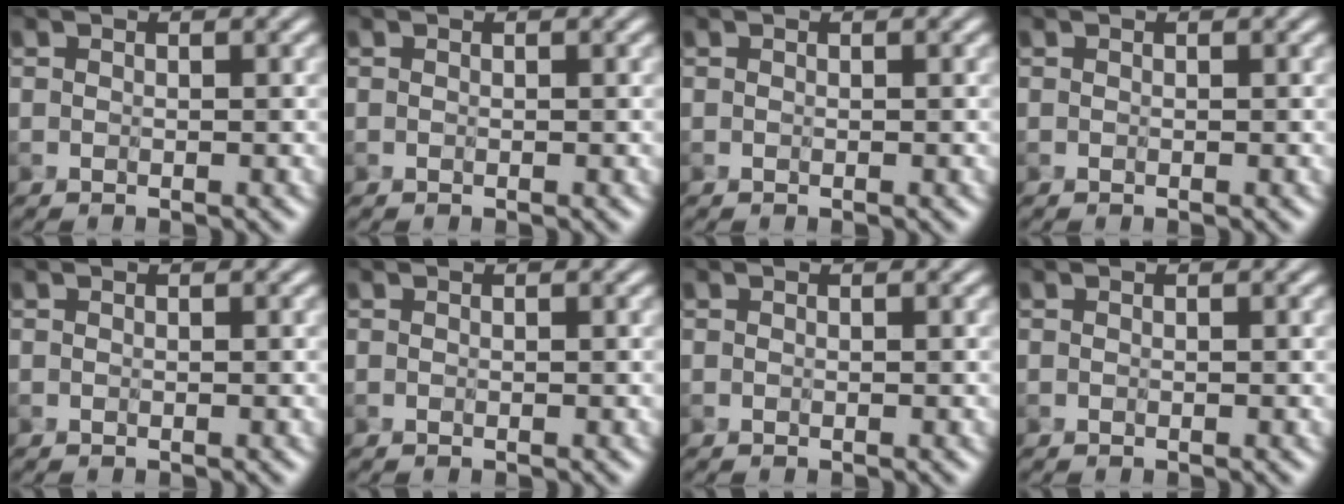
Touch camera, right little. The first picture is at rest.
{"total": 0.0}
{"total": 0.0}
{"total": 0.0}
{"total": 0.0}
{"total": 0.0}
{"total": 0.0}
{"total": 0.0}